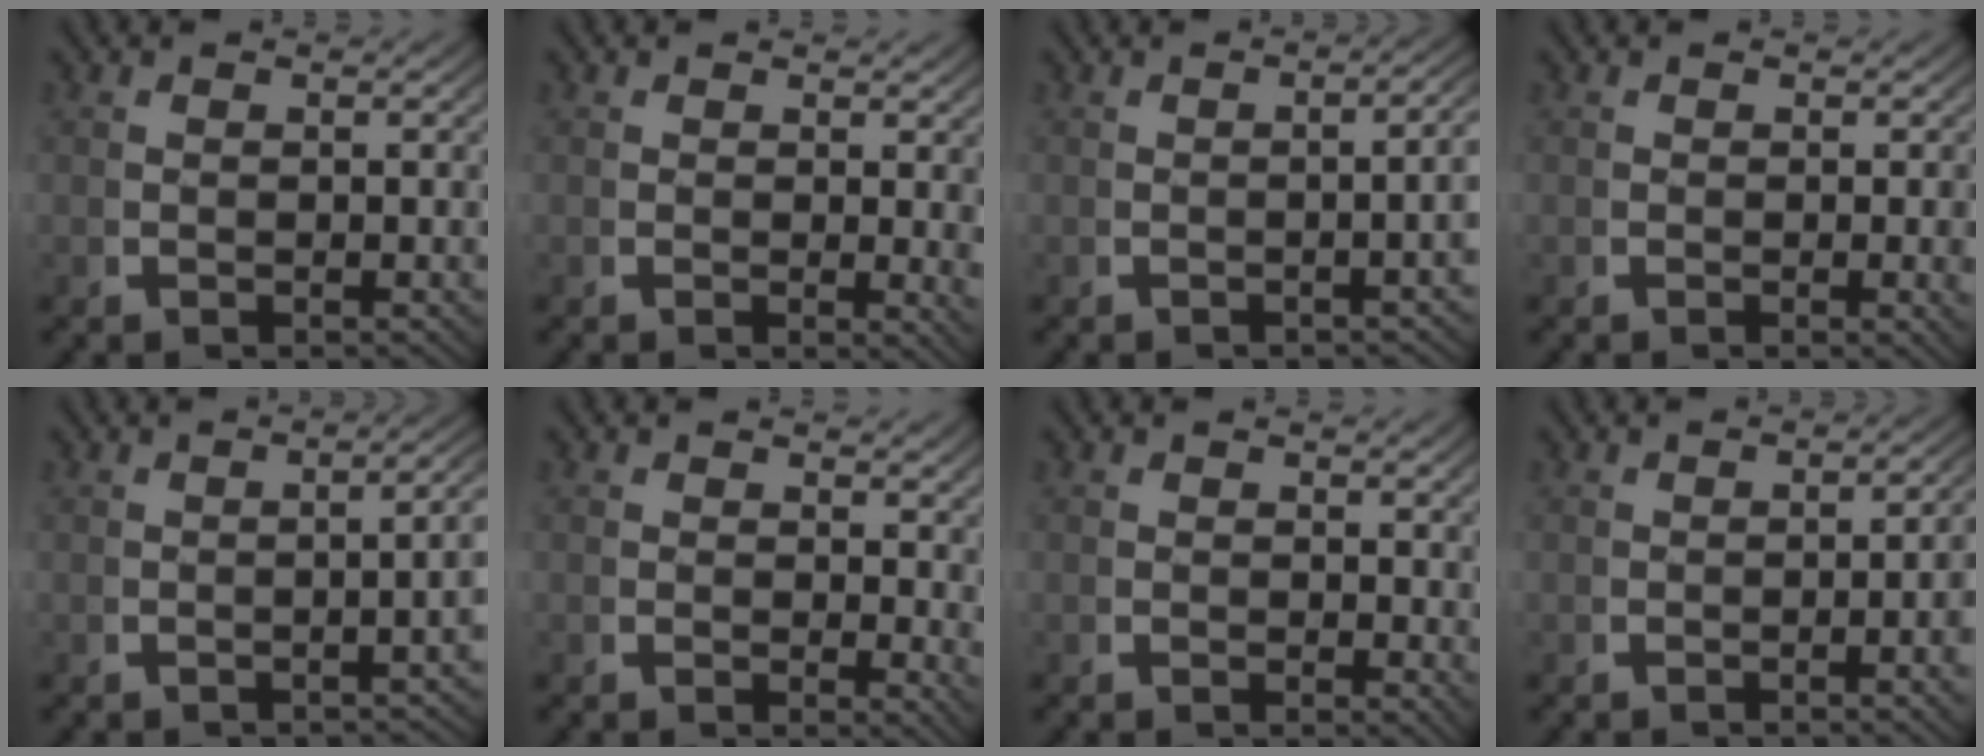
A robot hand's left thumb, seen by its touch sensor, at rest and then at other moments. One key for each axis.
{"total": 1.4, "fx": 0.7, "fy": 0.2, "fz": 1.2, "tx": -0.016, "ty": -0.008, "tz": 0.010}
{"total": 4.4, "fx": -0.2, "fy": 1.4, "fz": 4.1, "tx": -0.043, "ty": 0.020, "tz": -0.011}
{"total": 1.0, "fx": 0.1, "fy": 0.2, "fz": 1.0, "tx": -0.015, "ty": -0.004, "tz": 0.001}
{"total": 4.6, "fx": -0.7, "fy": 1.5, "fz": 4.3, "tx": -0.050, "ty": 0.013, "tz": -0.014}
{"total": 1.9, "fx": 1.3, "fy": 1.0, "fz": 1.1, "tx": -0.003, "ty": -0.004, "tz": 0.017}
{"total": 0.9, "fx": 0.6, "fy": 0.5, "fz": 0.5, "tx": 0.000, "ty": -0.005, "tz": 0.011}
{"total": 3.5, "fx": -0.5, "fy": 0.8, "fz": 3.4, "tx": -0.037, "ty": 0.010, "tz": -0.012}